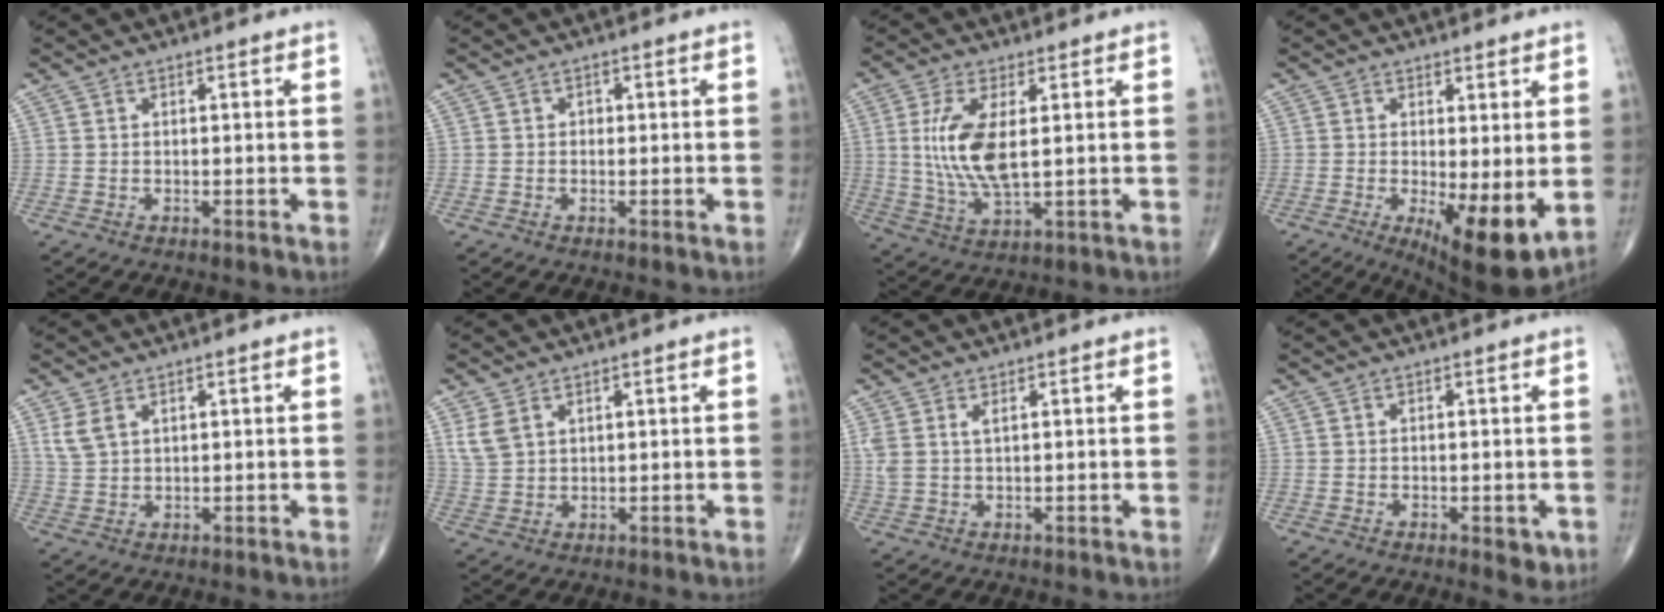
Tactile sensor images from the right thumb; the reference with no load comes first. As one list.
[{"total": 0.7, "force": [0.0, 0.6, 0.3], "torque": [0.003, 0.003, -0.003]}, {"total": 11.0, "force": [1.5, 4.3, 10.0], "torque": [-0.216, -0.016, 0.035]}, {"total": 10.5, "force": [-1.5, 3.1, 9.9], "torque": [-0.148, -0.029, -0.015]}, {"total": 3.5, "force": [1.9, 2.0, 2.2], "torque": [-0.048, -0.001, 0.048]}, {"total": 4.2, "force": [2.2, 2.6, 2.4], "torque": [-0.047, -0.005, 0.055]}, {"total": 2.8, "force": [1.2, 1.1, 2.3], "torque": [-0.058, 0.010, 0.034]}, {"total": 2.8, "force": [-0.8, 1.3, 2.3], "torque": [-0.021, -0.005, -0.006]}]